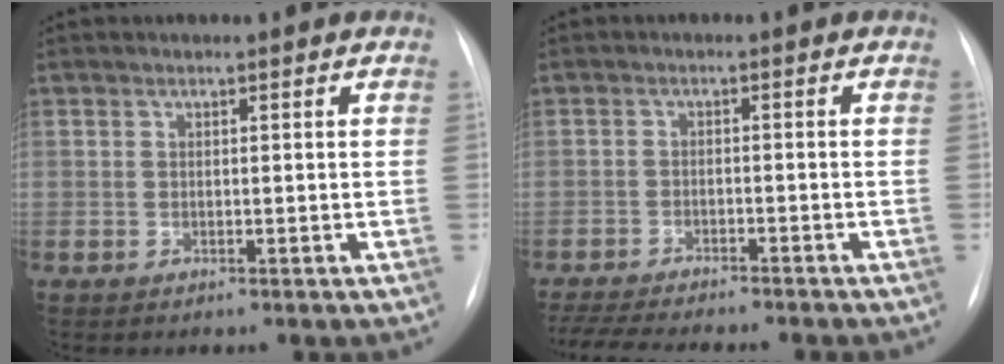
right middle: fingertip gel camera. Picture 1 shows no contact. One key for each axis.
{"total": 13.9, "fx": -12.3, "fy": 2.1, "fz": 6.1, "tx": -0.101, "ty": -0.017, "tz": -0.168}